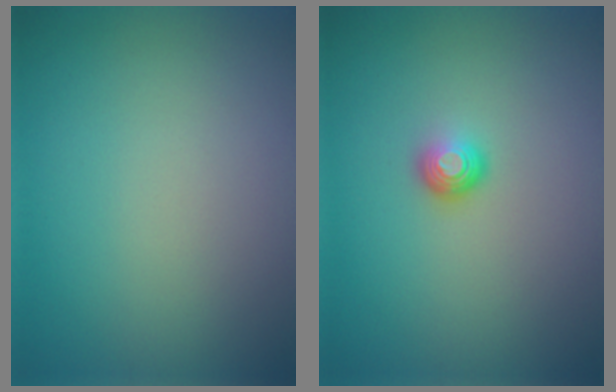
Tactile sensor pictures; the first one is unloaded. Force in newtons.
{"total": 1.4, "press": 1.1, "slide": 1.0}